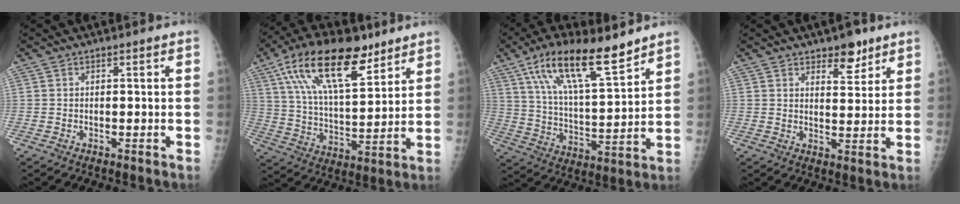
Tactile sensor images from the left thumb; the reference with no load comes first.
{"total": 20.1, "force": [11.5, 8.6, 14.1], "torque": [-0.225, -0.034, 0.206]}
{"total": 17.3, "force": [11.4, 5.0, 12.0], "torque": [-0.189, -0.051, 0.209]}
{"total": 5.9, "force": [4.0, 2.8, 3.2], "torque": [-0.019, -0.027, 0.059]}